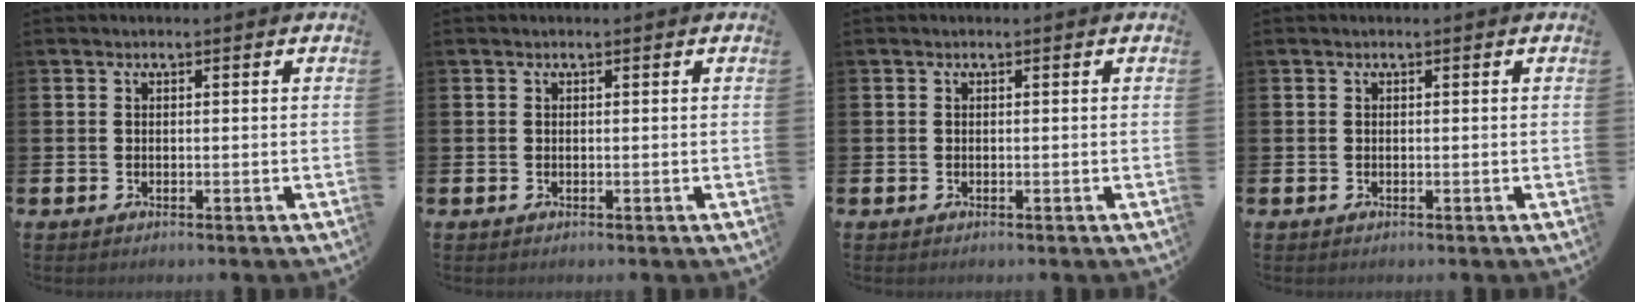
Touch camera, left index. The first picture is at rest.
{"total": 0.0}
{"total": 0.0}
{"total": 0.0}